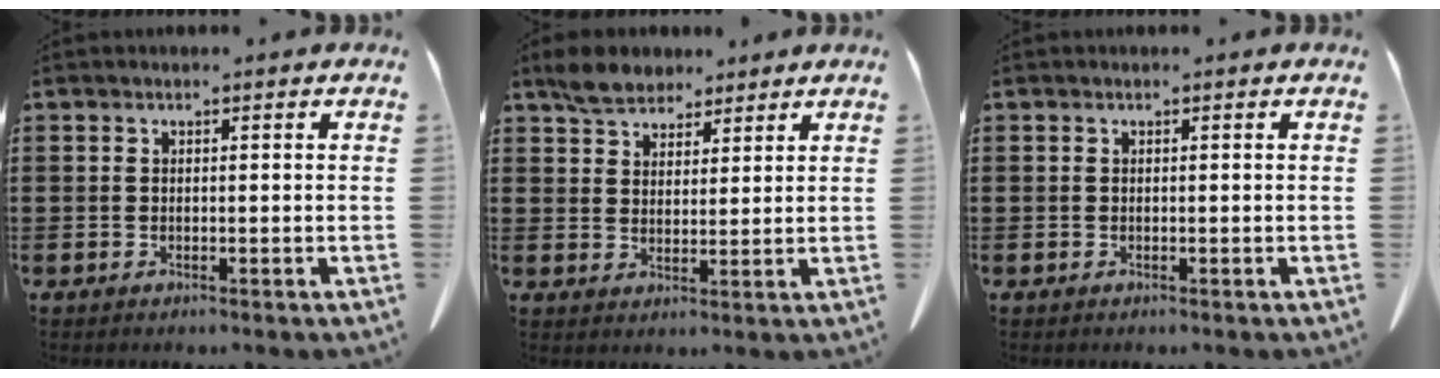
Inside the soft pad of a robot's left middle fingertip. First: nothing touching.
{"total": 4.9, "force": [4.2, 2.4, 1.1], "torque": [-0.037, 0.001, 0.081]}
{"total": 0.0}